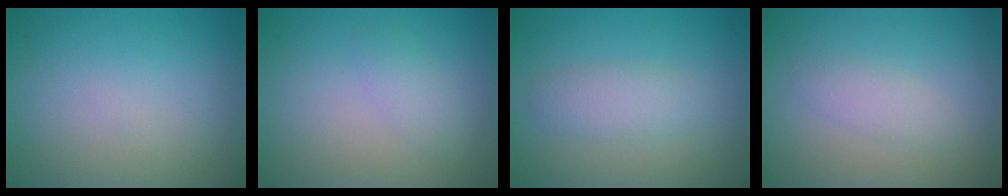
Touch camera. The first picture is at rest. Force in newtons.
{"total": 1.5, "press": 1.5, "slide": 0.1}
{"total": 2.4, "press": 2.4, "slide": 0.2}
{"total": 1.9, "press": 1.9, "slide": 0.1}